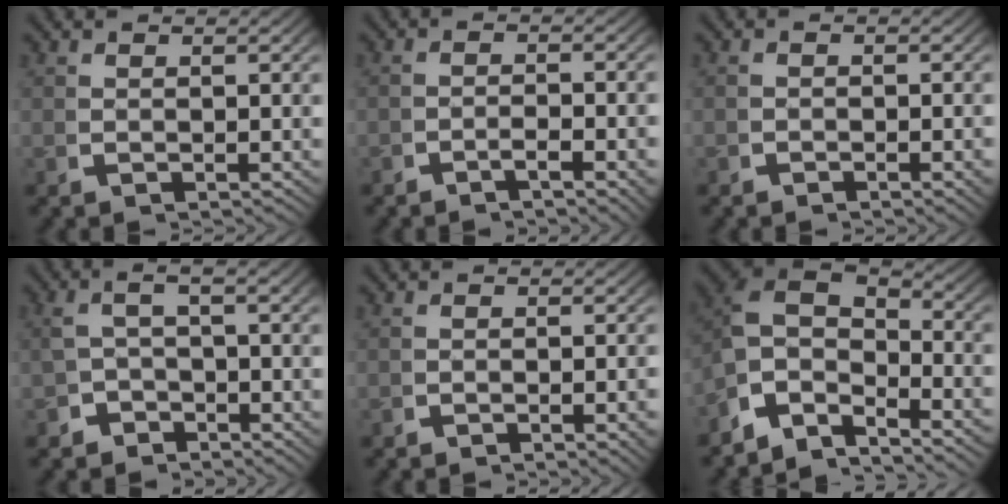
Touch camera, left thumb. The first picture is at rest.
{"total": 2.4, "force": [-1.5, 0.3, 1.8], "torque": [-0.029, 0.000, -0.032]}
{"total": 1.0, "force": [-0.8, 0.2, 0.4], "torque": [-0.004, -0.001, -0.017]}
{"total": 2.7, "force": [-1.9, 1.4, 1.5], "torque": [-0.030, -0.008, -0.026]}
{"total": 1.4, "force": [-1.2, 0.2, 0.8], "torque": [-0.006, 0.000, -0.023]}
{"total": 11.0, "force": [-0.2, 8.3, 7.2], "torque": [-0.175, -0.037, -0.008]}